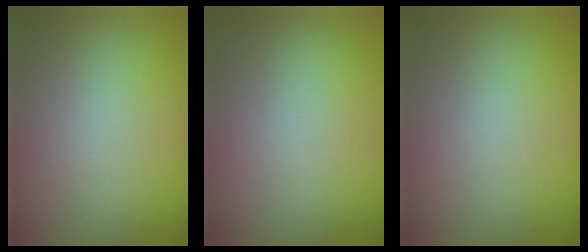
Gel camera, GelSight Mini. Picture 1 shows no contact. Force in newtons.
{"total": 0.0}
{"total": 0.0}